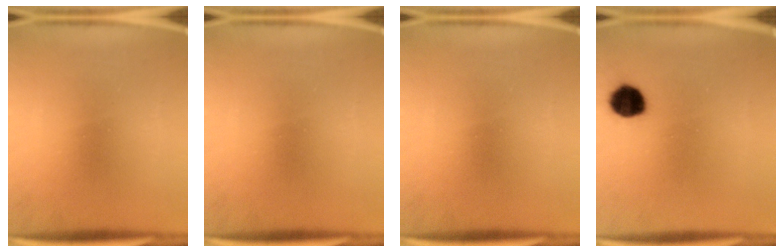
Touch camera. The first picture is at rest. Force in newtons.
{"total": 0.0}
{"total": 0.0}
{"total": 6.7}